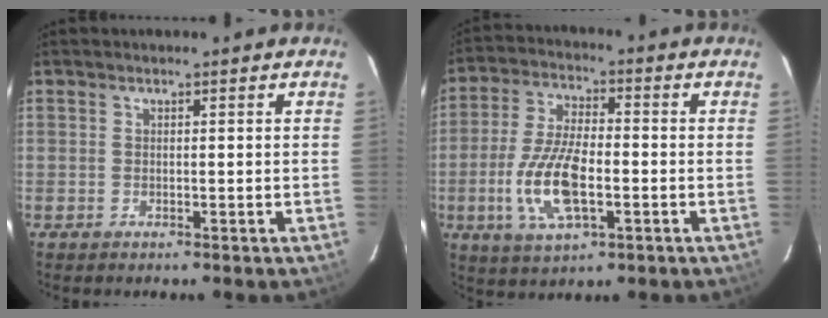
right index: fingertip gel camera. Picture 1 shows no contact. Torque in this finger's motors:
{"motor_torque": [1.95, -0.19, 0.64, 0.11]}